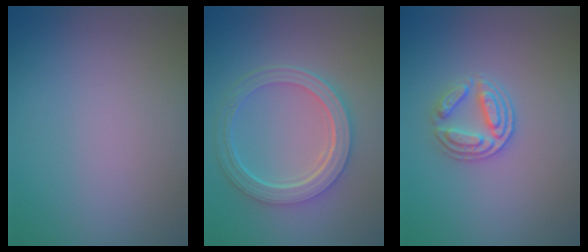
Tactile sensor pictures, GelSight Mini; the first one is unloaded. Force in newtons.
{"total": 5.6, "press": 4.1, "slide": 3.8}
{"total": 3.0, "press": 2.7, "slide": 1.2}